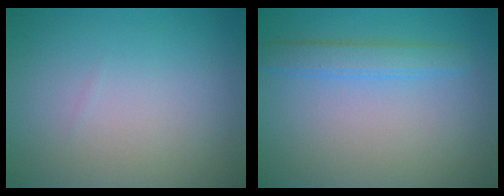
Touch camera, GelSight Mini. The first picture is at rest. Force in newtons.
{"total": 2.3, "press": 2.3, "slide": 0.2}